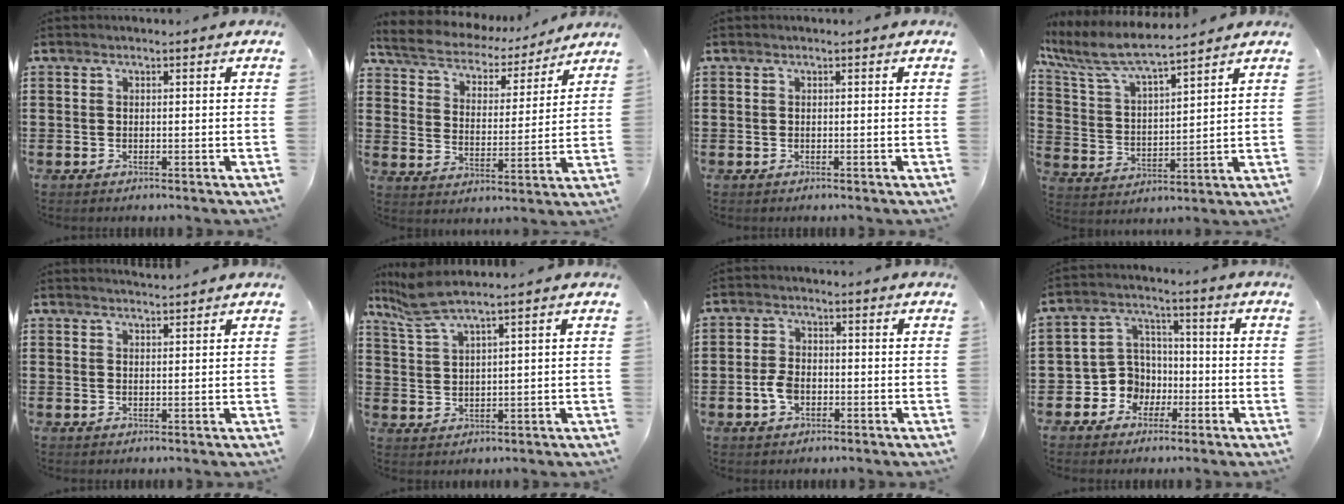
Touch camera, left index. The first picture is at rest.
{"total": 5.0, "force": [4.8, 1.0, 0.7], "torque": [-0.039, -0.033, 0.079]}
{"total": 0.0}
{"total": 7.7, "force": [6.8, 1.0, 3.6], "torque": [-0.100, -0.034, 0.115]}
{"total": 1.5, "force": [1.5, -0.1, 0.1], "torque": [-0.005, 0.002, 0.030]}
{"total": 5.1, "force": [4.0, 0.5, 3.1], "torque": [-0.074, -0.002, 0.073]}
{"total": 3.8, "force": [-1.0, 2.4, 2.8], "torque": [-0.065, -0.001, -0.021]}
{"total": 7.0, "force": [-2.0, 6.5, 1.8], "torque": [-0.074, 0.006, -0.039]}